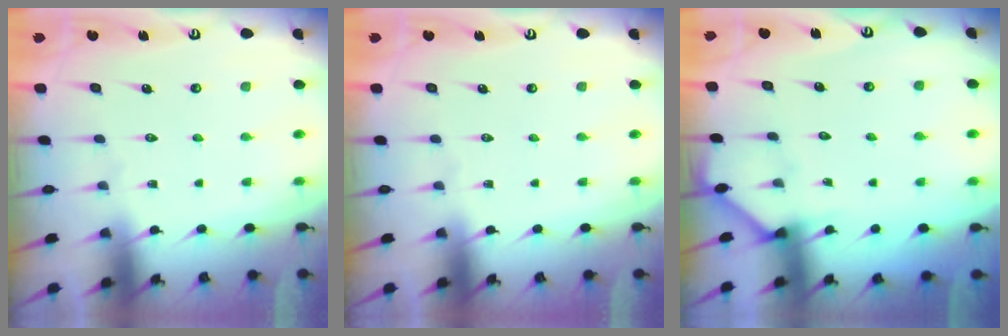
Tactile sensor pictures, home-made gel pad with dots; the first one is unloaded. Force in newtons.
{"total": 0.0}
{"total": 2.5, "press": 2.5, "slide": 0.1}